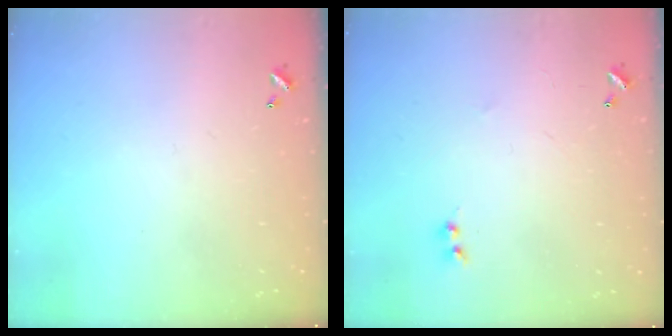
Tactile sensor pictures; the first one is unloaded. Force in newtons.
{"total": 2.0, "press": 2.0, "slide": 0.5}